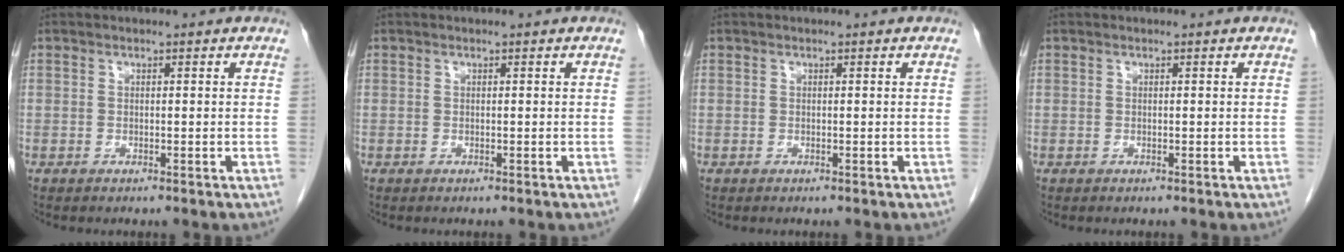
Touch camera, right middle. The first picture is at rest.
{"total": 0.0}
{"total": 0.0}
{"total": 0.0}